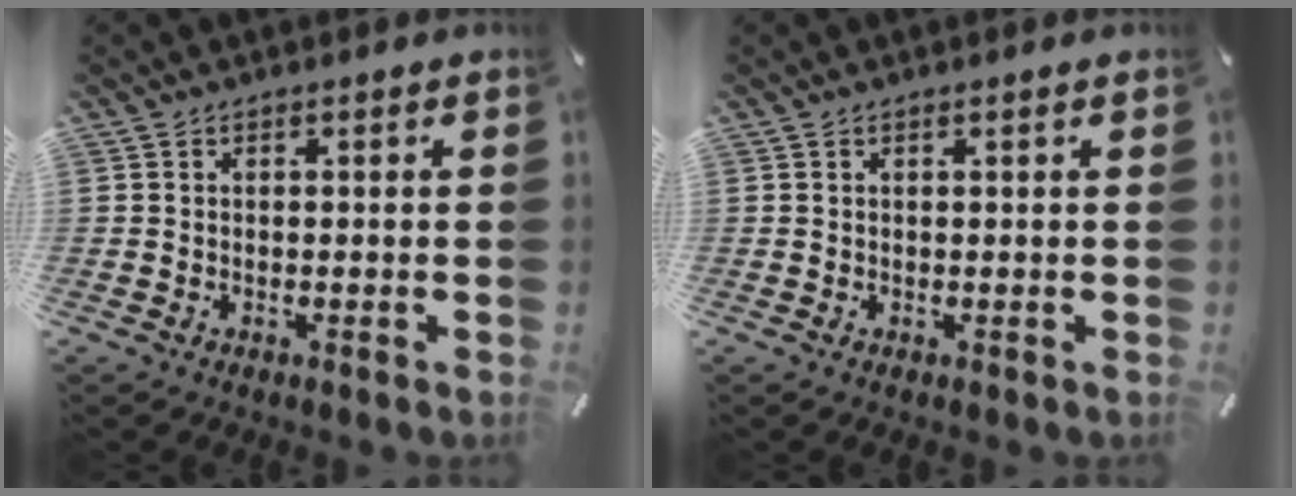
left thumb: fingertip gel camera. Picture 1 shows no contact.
{"total": 0.6, "force": [0.3, 0.0, 0.5], "torque": [-0.008, -0.001, 0.004]}